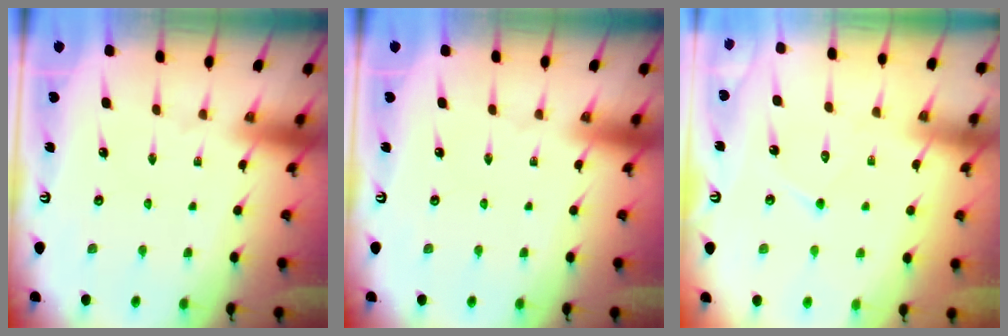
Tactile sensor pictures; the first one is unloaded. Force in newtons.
{"total": 0.0}
{"total": 5.5, "press": 5.5, "slide": 0.5}